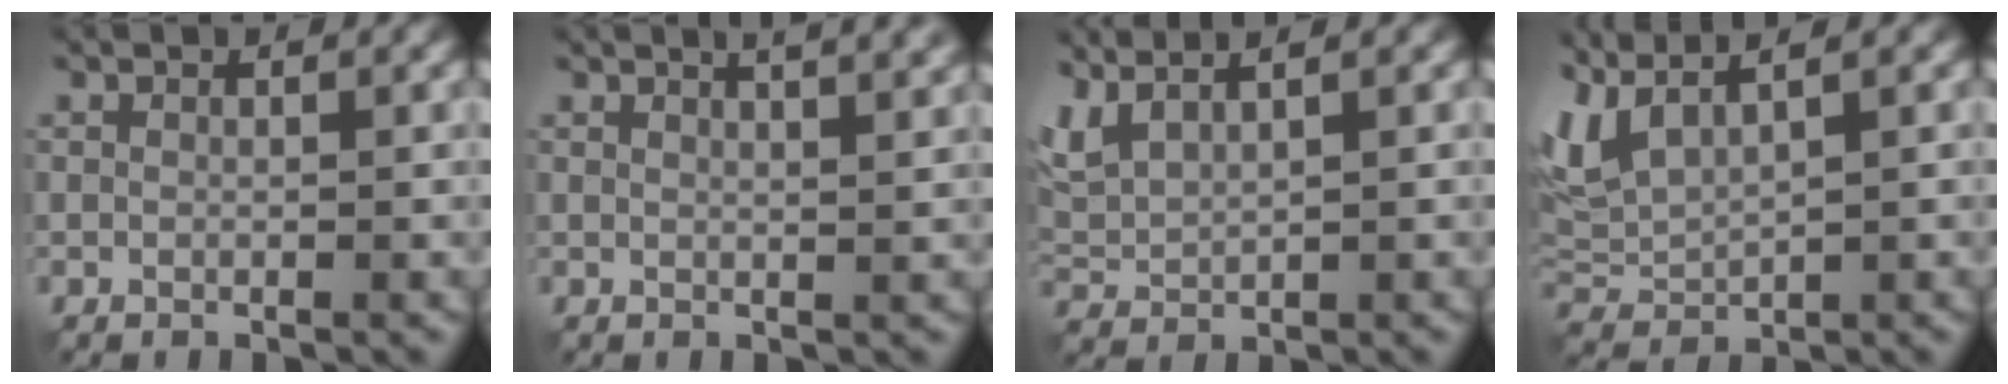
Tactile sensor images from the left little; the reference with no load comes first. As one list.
[{"total": 5.6, "force": [3.7, 2.3, 3.5], "torque": [-0.015, 0.037, 0.021]}, {"total": 3.4, "force": [2.6, 1.0, 1.8], "torque": [-0.057, 0.012, 0.059]}, {"total": 5.1, "force": [2.8, 1.8, 3.8], "torque": [-0.100, 0.015, 0.059]}]